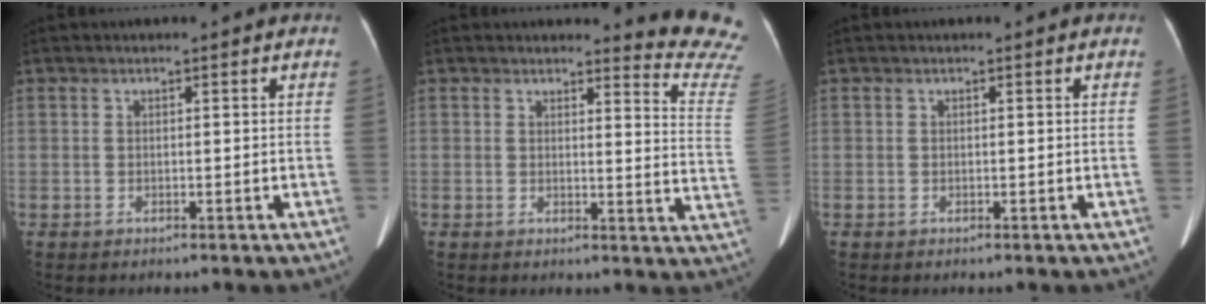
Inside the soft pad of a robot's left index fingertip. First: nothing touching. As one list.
[{"total": 10.4, "force": [10.4, -0.9, -0.2], "torque": [0.014, -0.144, 0.081]}, {"total": 0.0}]